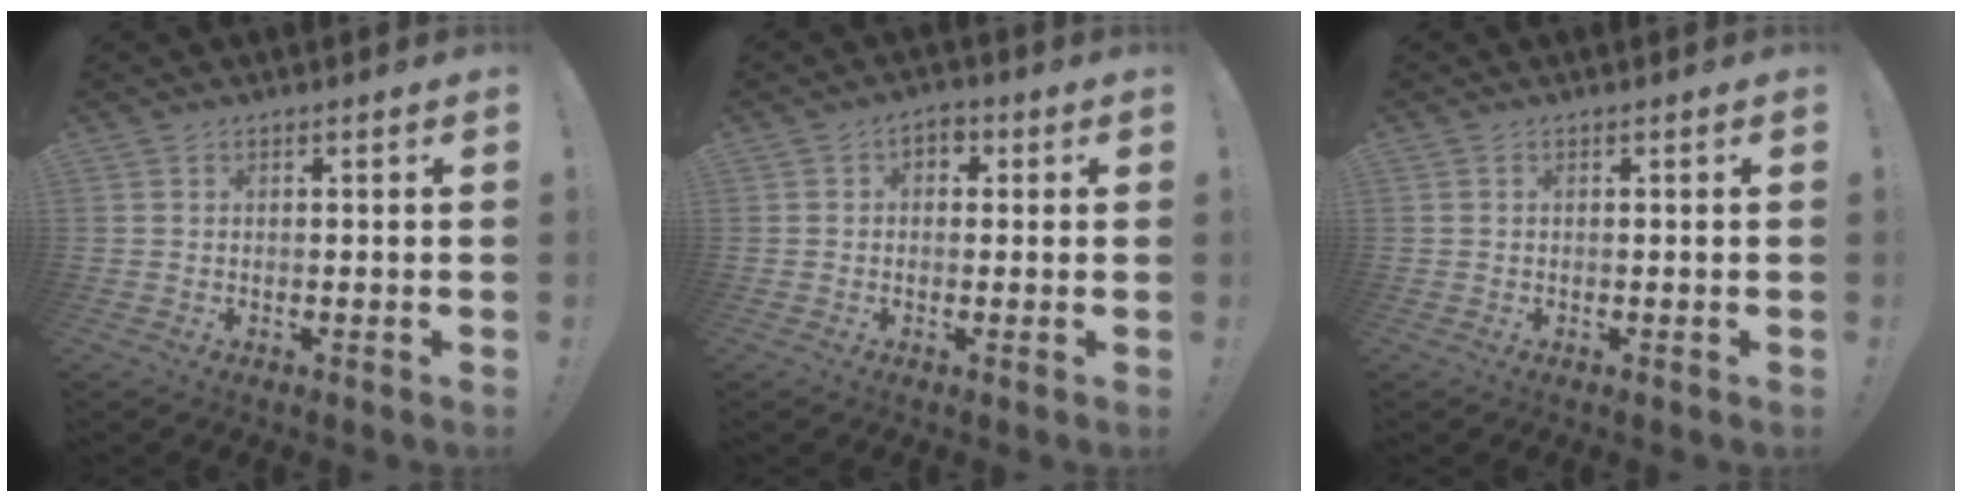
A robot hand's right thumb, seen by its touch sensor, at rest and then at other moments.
{"total": 3.2, "force": [-0.3, 2.6, 1.8], "torque": [-0.018, 0.004, -0.008]}
{"total": 0.0}